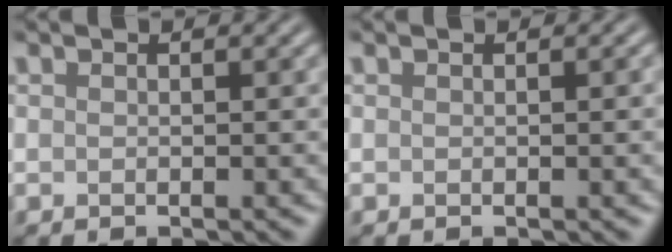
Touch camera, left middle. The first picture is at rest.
{"total": 1.2, "force": [0.1, 0.4, 1.1], "torque": [-0.009, -0.001, -0.001]}